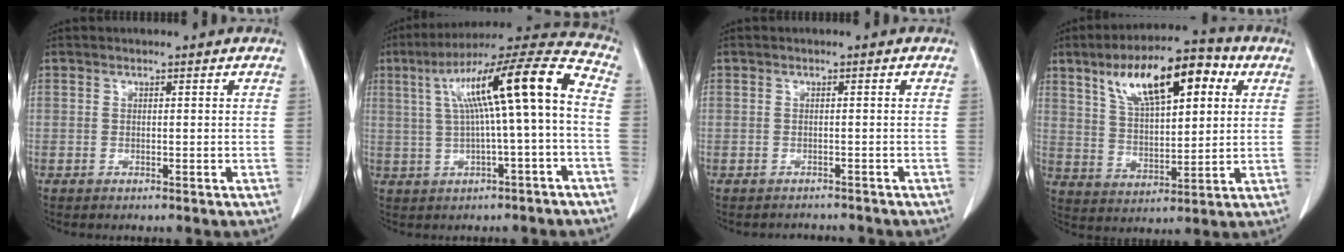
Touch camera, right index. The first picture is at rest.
{"total": 16.3, "force": [1.2, 1.4, 16.2], "torque": [-0.262, 0.047, 0.022]}
{"total": 3.4, "force": [-2.8, 1.9, 0.0], "torque": [-0.005, 0.008, -0.039]}
{"total": 16.3, "force": [7.1, 5.9, 13.4], "torque": [-0.225, 0.032, 0.122]}